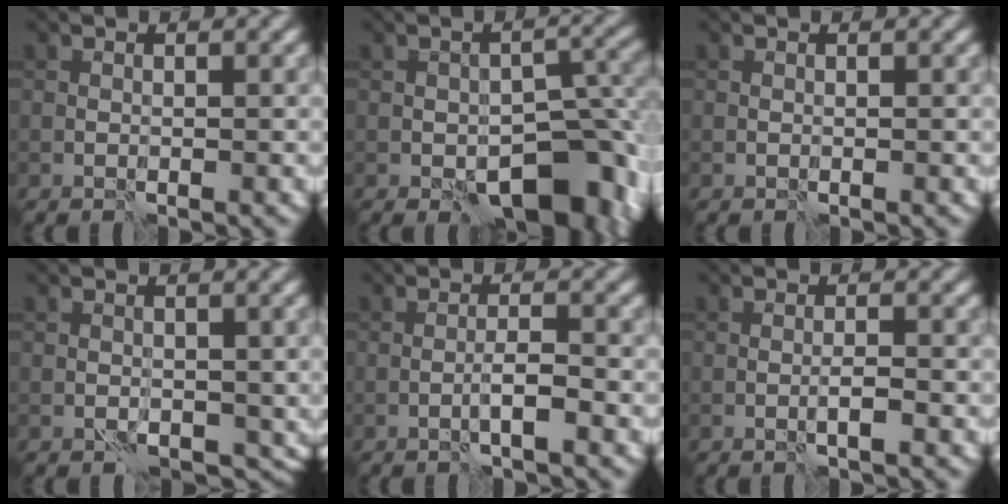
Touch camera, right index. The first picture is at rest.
{"total": 8.9, "force": [-3.7, 4.7, 6.6], "torque": [-0.072, -0.003, -0.045]}
{"total": 0.0}
{"total": 3.1, "force": [-0.9, 2.1, 2.1], "torque": [-0.019, -0.008, -0.010]}
{"total": 1.7, "force": [-0.8, 0.2, 1.5], "torque": [-0.025, 0.008, -0.016]}
{"total": 1.0, "force": [-0.4, 0.0, 1.0], "torque": [-0.016, 0.002, -0.009]}